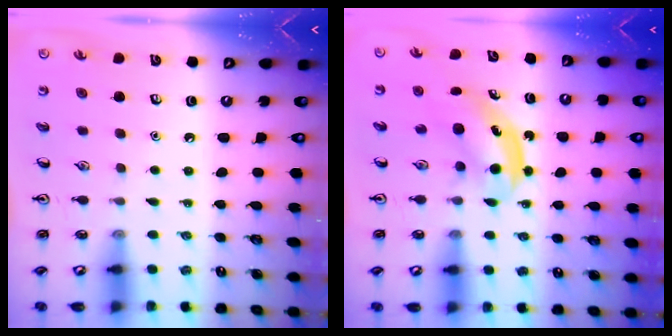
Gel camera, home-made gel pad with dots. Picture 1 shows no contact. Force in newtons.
{"total": 5.3, "press": 5.2, "slide": 0.9}